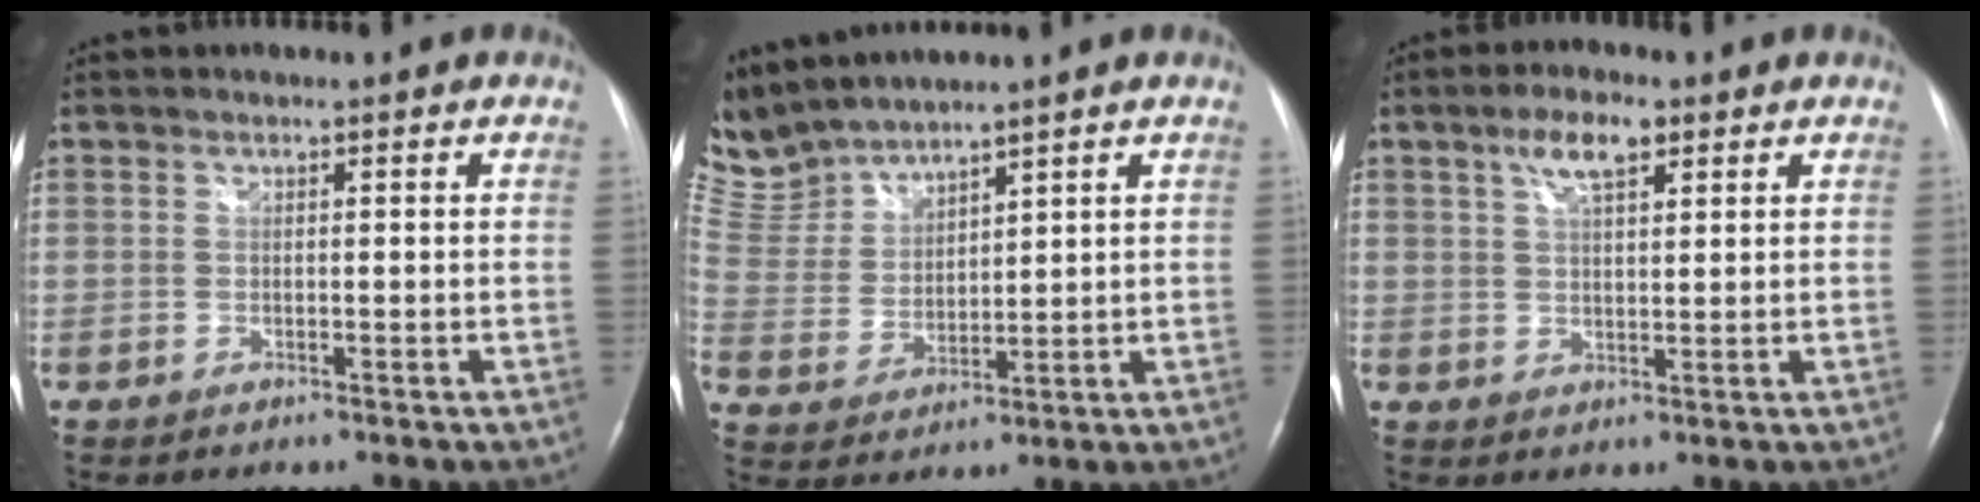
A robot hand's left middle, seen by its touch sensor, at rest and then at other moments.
{"total": 9.4, "force": [9.3, 0.7, 1.1], "torque": [-0.056, 0.016, 0.210]}
{"total": 5.5, "force": [3.1, 1.9, 4.1], "torque": [-0.081, 0.010, 0.055]}